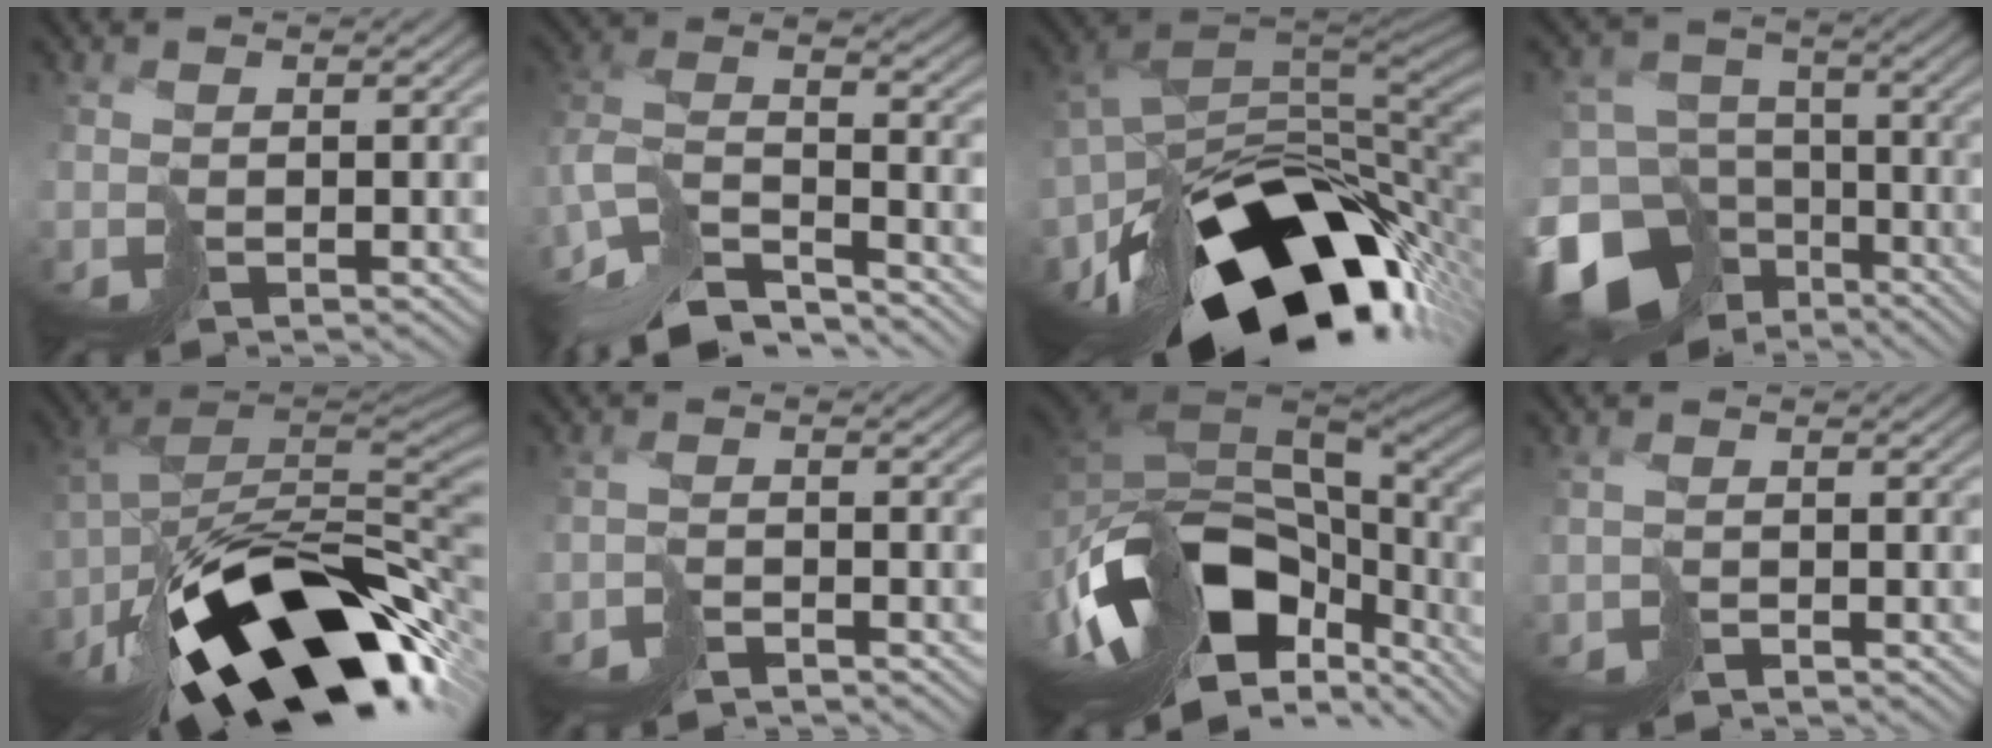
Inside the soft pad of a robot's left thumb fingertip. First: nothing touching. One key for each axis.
{"total": 12.5, "fx": -9.6, "fy": 4.2, "fz": 6.8, "tx": -0.155, "ty": -0.003, "tz": -0.188}
{"total": 17.9, "fx": -7.8, "fy": 11.2, "fz": 11.6, "tx": -0.187, "ty": -0.039, "tz": -0.119}
{"total": 17.4, "fx": -10.2, "fy": 12.3, "fz": 7.0, "tx": -0.211, "ty": -0.046, "tz": -0.152}
{"total": 19.0, "fx": -9.7, "fy": 9.1, "fz": 13.5, "tx": -0.231, "ty": -0.016, "tz": -0.167}
{"total": 3.1, "fx": -2.5, "fy": 0.9, "fz": 1.5, "tx": -0.030, "ty": 0.000, "tz": -0.056}
{"total": 18.4, "fx": -5.8, "fy": 9.6, "fz": 14.6, "tx": -0.307, "ty": -0.027, "tz": -0.082}
{"total": 1.8, "fx": -1.3, "fy": 0.9, "fz": 0.9, "tx": -0.021, "ty": 0.000, "tz": -0.033}